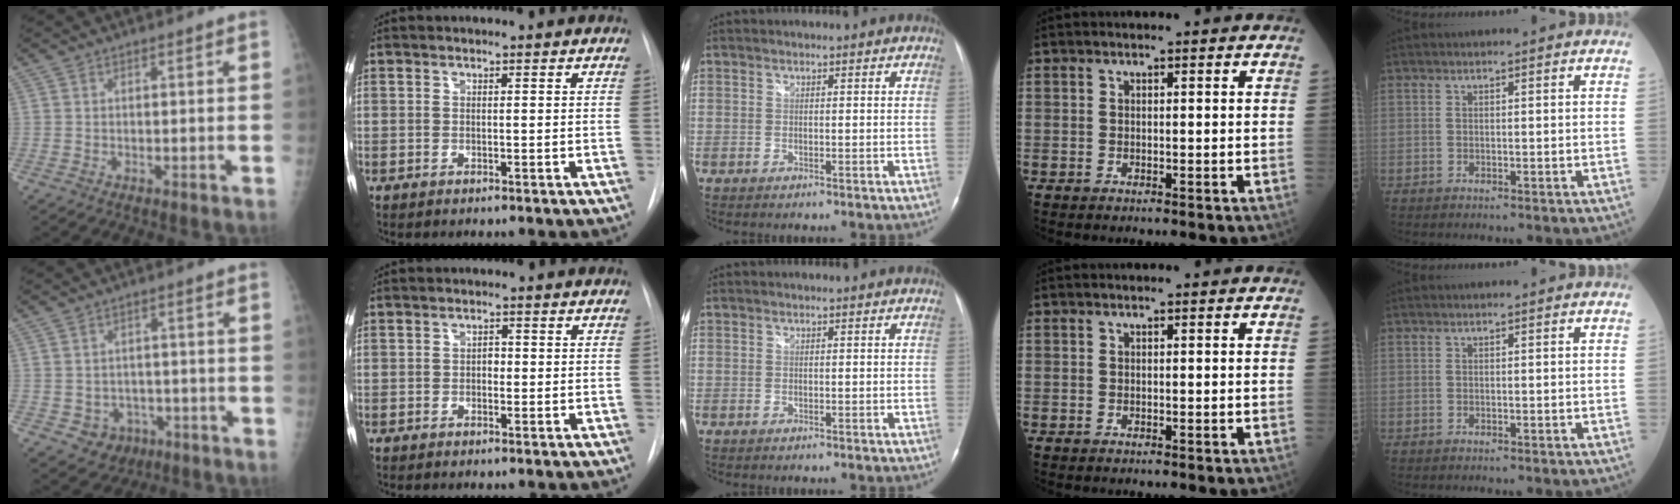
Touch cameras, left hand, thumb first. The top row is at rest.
{"thumb": {"total": 6.9, "force": [-2.8, 5.9, 2.2], "torque": [-0.014, 0.023, -0.028]}, "index": {"total": 1.3, "force": [-0.1, 0.9, 0.9], "torque": [-0.010, 0.004, -0.004]}}